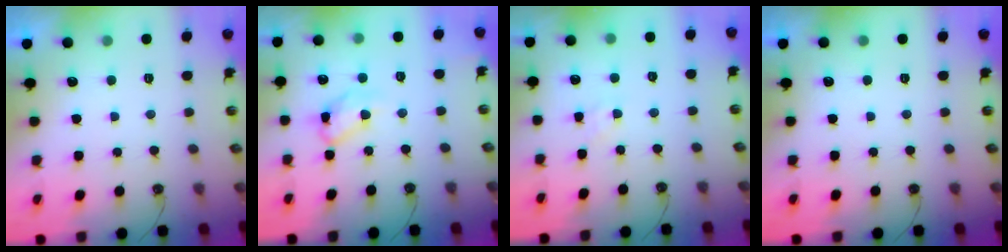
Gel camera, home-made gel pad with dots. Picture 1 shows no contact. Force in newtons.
{"total": 12.7, "press": 12.7, "slide": 1.1}
{"total": 2.4, "press": 2.4, "slide": 0.4}
{"total": 0.0}